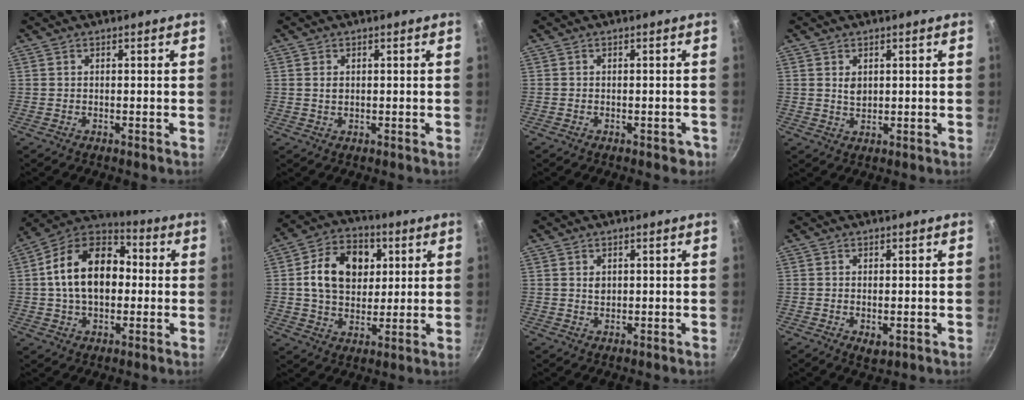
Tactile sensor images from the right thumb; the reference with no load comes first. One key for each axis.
{"total": 1.6, "fx": 0.4, "fy": 1.1, "fz": 1.1, "tx": -0.018, "ty": 0.000, "tz": 0.006}
{"total": 2.2, "fx": -1.1, "fy": 1.3, "fz": 1.4, "tx": -0.005, "ty": 0.014, "tz": -0.005}
{"total": 2.6, "fx": 0.8, "fy": 1.7, "fz": 1.7, "tx": -0.027, "ty": -0.004, "tz": 0.018}
{"total": 18.3, "fx": 1.0, "fy": 12.2, "fz": 13.5, "tx": -0.199, "ty": 0.035, "tz": -0.001}
{"total": 15.4, "fx": 3.5, "fy": 11.5, "fz": 9.7, "tx": -0.130, "ty": 0.006, "tz": 0.049}
{"total": 1.6, "fx": 0.5, "fy": 1.2, "fz": 0.9, "tx": -0.015, "ty": 0.000, "tz": 0.010}
{"total": 2.7, "fx": -0.5, "fy": 1.5, "fz": 2.1, "tx": -0.032, "ty": -0.009, "tz": -0.005}